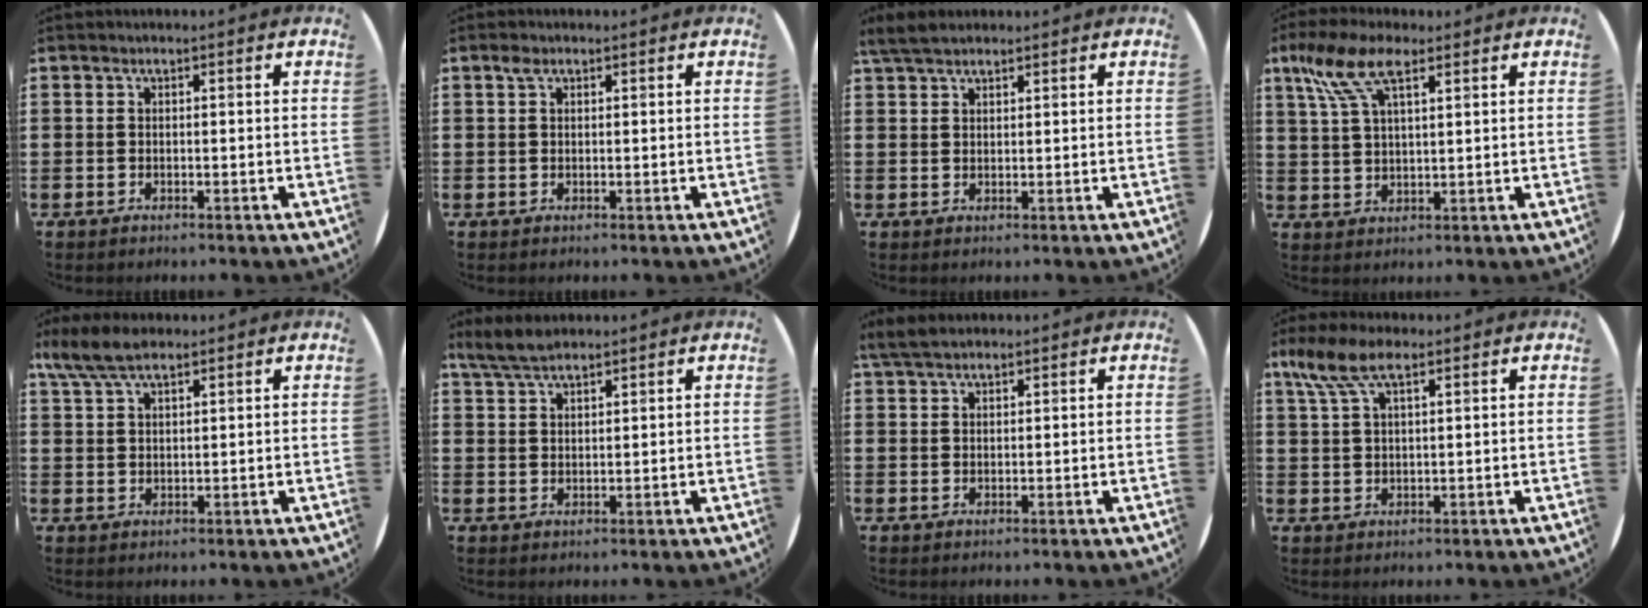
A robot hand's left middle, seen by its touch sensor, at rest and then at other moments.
{"total": 1.1, "force": [0.6, 0.6, 0.6], "torque": [-0.005, 0.002, 0.009]}
{"total": 3.4, "force": [2.9, 1.1, 1.4], "torque": [-0.033, 0.005, 0.055]}
{"total": 8.0, "force": [4.8, 3.1, 5.6], "torque": [-0.123, 0.003, 0.085]}
{"total": 5.7, "force": [4.3, 2.0, 3.1], "torque": [-0.063, -0.004, 0.078]}
{"total": 4.2, "force": [3.7, 1.1, 1.8], "torque": [-0.043, -0.001, 0.068]}
{"total": 3.4, "force": [2.9, 1.1, 1.4], "torque": [-0.024, 0.002, 0.053]}
{"total": 6.5, "force": [3.9, 2.5, 4.6], "torque": [-0.099, 0.004, 0.070]}